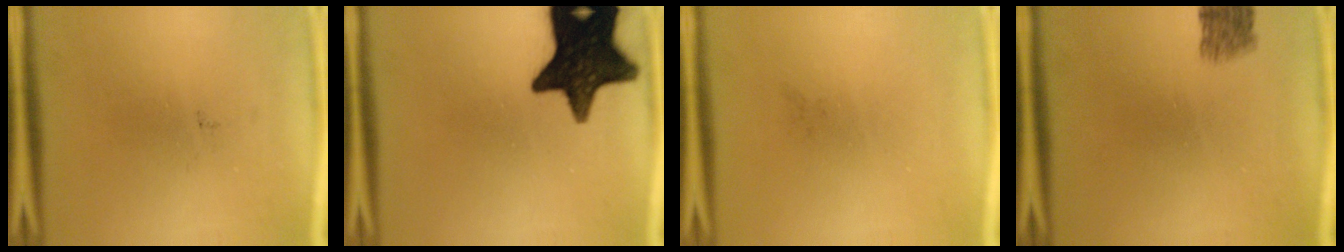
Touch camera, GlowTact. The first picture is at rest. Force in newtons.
{"total": 17.6}
{"total": 0.0}
{"total": 2.9}